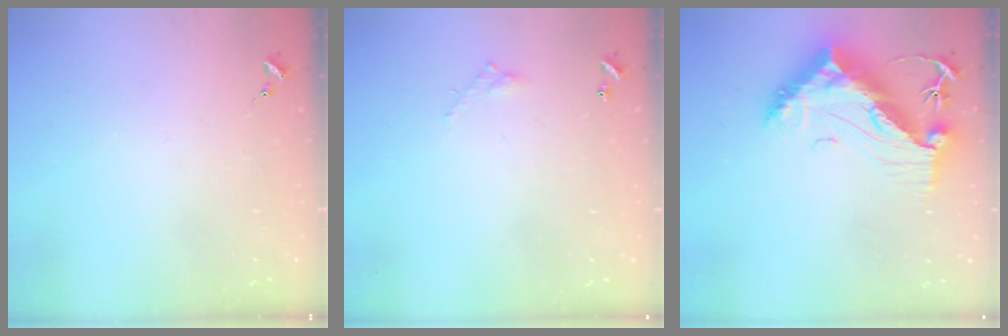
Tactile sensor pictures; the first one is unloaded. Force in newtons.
{"total": 3.5, "press": 3.5, "slide": 0.2}
{"total": 14.8, "press": 14.7, "slide": 1.3}